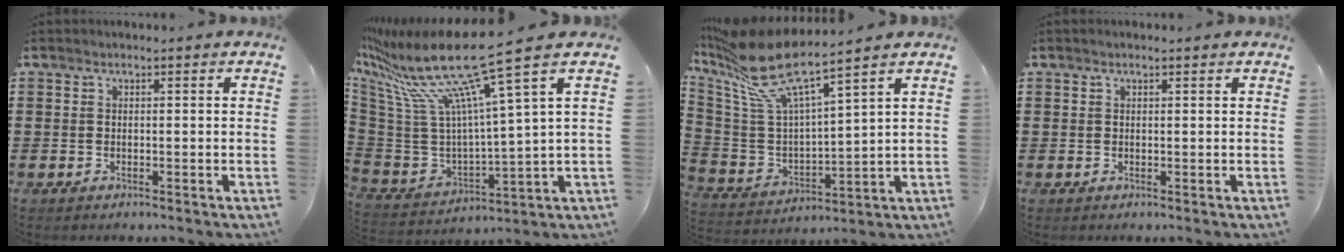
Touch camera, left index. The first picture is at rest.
{"total": 16.5, "force": [11.2, 1.2, 12.1], "torque": [-0.278, -0.079, 0.172]}
{"total": 10.7, "force": [8.3, 1.3, 6.7], "torque": [-0.179, -0.061, 0.136]}
{"total": 0.6, "force": [0.3, 0.1, 0.5], "torque": [-0.010, 0.000, 0.007]}